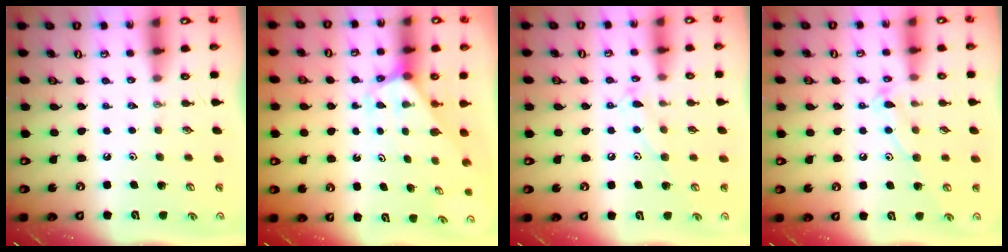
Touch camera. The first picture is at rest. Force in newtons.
{"total": 2.4, "press": 2.4, "slide": 0.2}
{"total": 8.9, "press": 8.9, "slide": 0.6}
{"total": 12.0, "press": 12.0, "slide": 0.9}